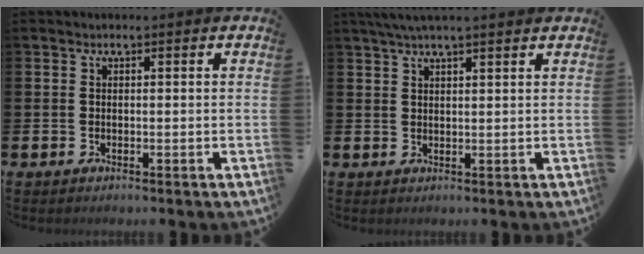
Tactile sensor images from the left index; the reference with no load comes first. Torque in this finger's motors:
{"motor_torque": [1.14, -1.00, 0.66, 0.21]}